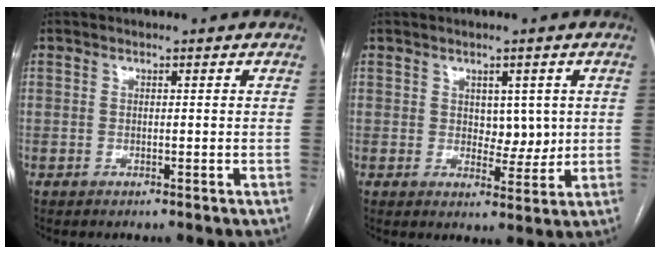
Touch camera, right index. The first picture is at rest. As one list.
[{"total": 4.2, "force": [0.9, 2.6, 3.2], "torque": [-0.039, -0.001, 0.020]}]